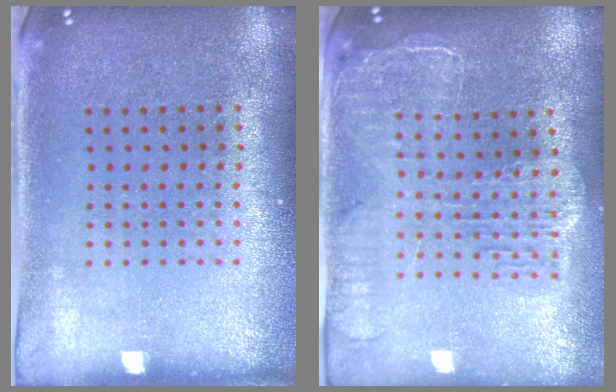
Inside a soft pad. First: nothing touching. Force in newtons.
{"total": 2.3, "press": 2.0, "slide": 1.1}